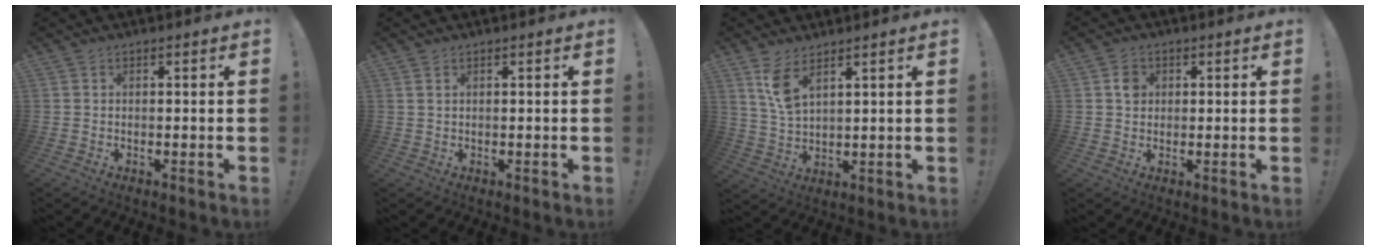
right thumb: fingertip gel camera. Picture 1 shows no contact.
{"total": 0.9, "force": [0.4, 0.3, 0.7], "torque": [-0.022, 0.003, 0.009]}
{"total": 7.2, "force": [4.6, 2.6, 4.8], "torque": [-0.086, -0.024, 0.084]}
{"total": 3.4, "force": [0.8, 3.1, 1.4], "torque": [-0.004, -0.004, 0.009]}